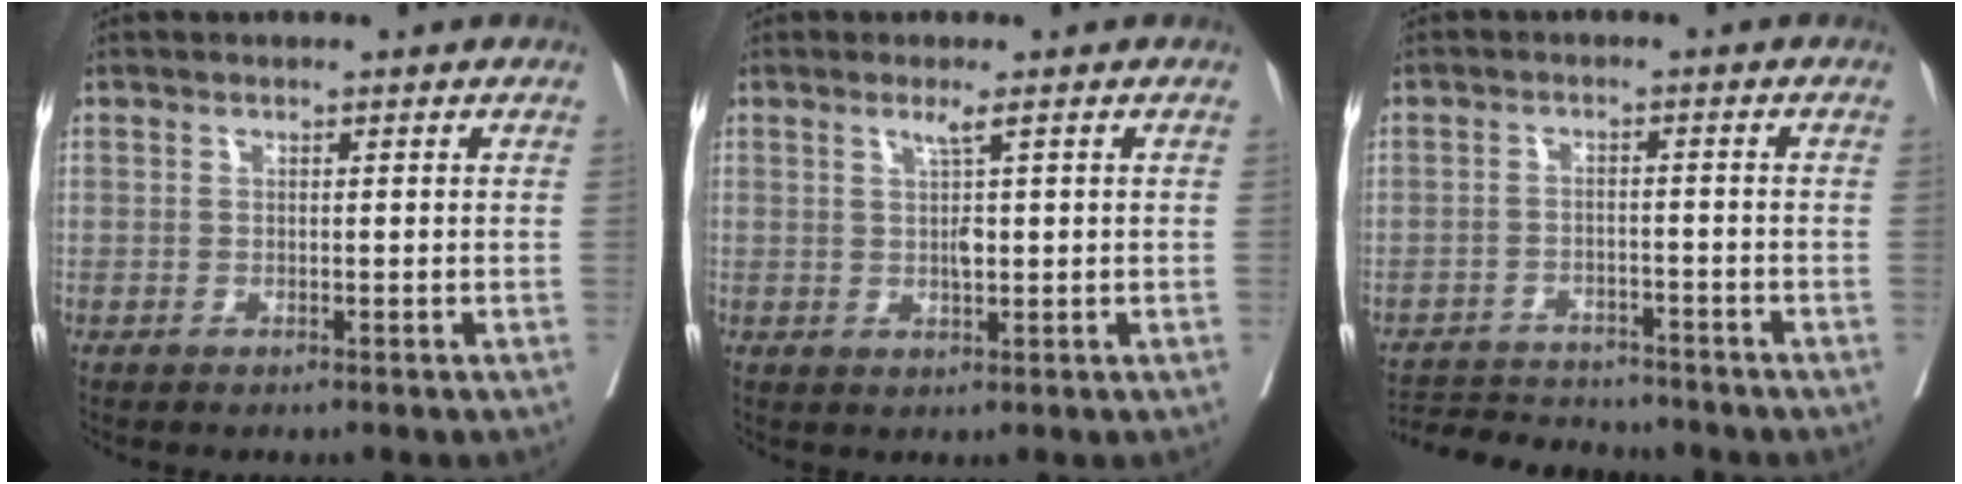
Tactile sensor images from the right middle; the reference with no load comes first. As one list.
[{"total": 2.4, "force": [0.9, 0.0, 2.2], "torque": [-0.043, -0.004, 0.018]}, {"total": 8.9, "force": [-8.6, 1.5, 1.4], "torque": [-0.025, 0.002, -0.132]}]